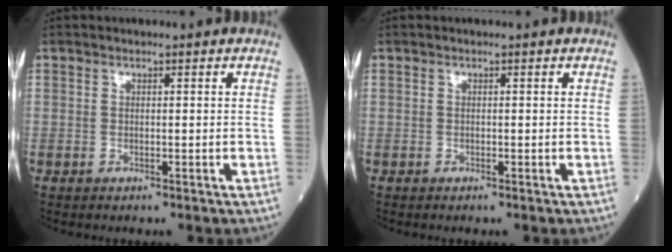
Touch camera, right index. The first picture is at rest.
{"total": 0.0}